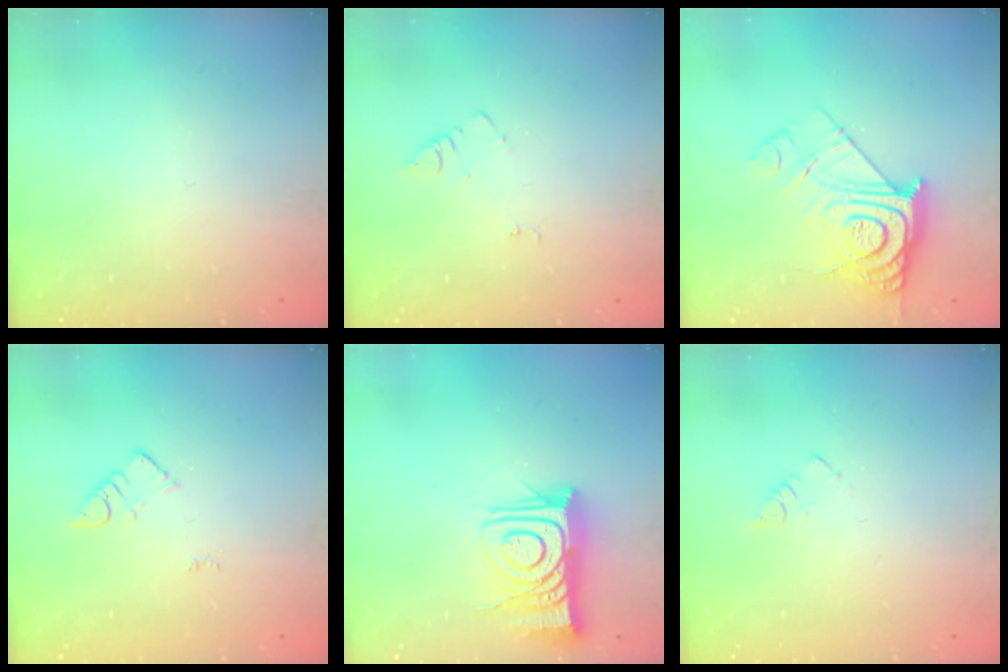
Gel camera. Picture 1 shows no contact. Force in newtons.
{"total": 4.2, "press": 4.2, "slide": 0.4}
{"total": 15.3, "press": 15.2, "slide": 1.1}
{"total": 3.0, "press": 3.0, "slide": 0.2}
{"total": 14.8, "press": 14.7, "slide": 1.0}
{"total": 2.3, "press": 2.3, "slide": 0.4}